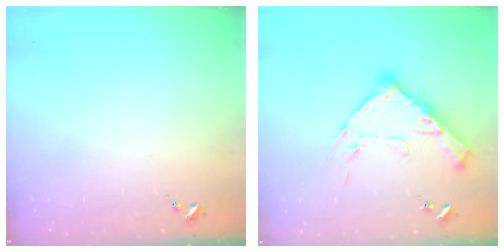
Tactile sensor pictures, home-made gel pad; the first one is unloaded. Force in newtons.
{"total": 17.3, "press": 17.2, "slide": 1.6}